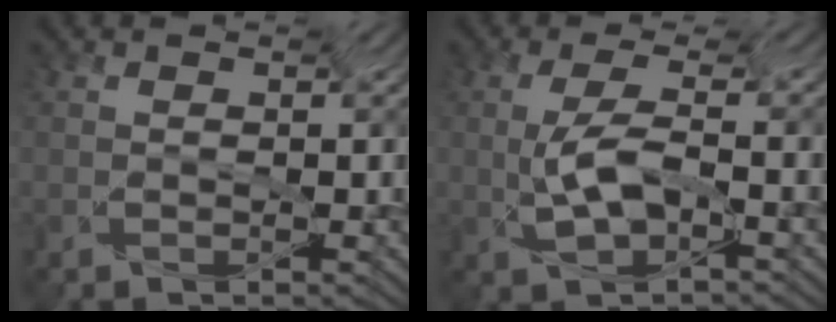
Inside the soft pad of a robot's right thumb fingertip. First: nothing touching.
{"total": 3.6, "force": [-2.5, 0.2, 2.5], "torque": [-0.061, 0.004, -0.040]}